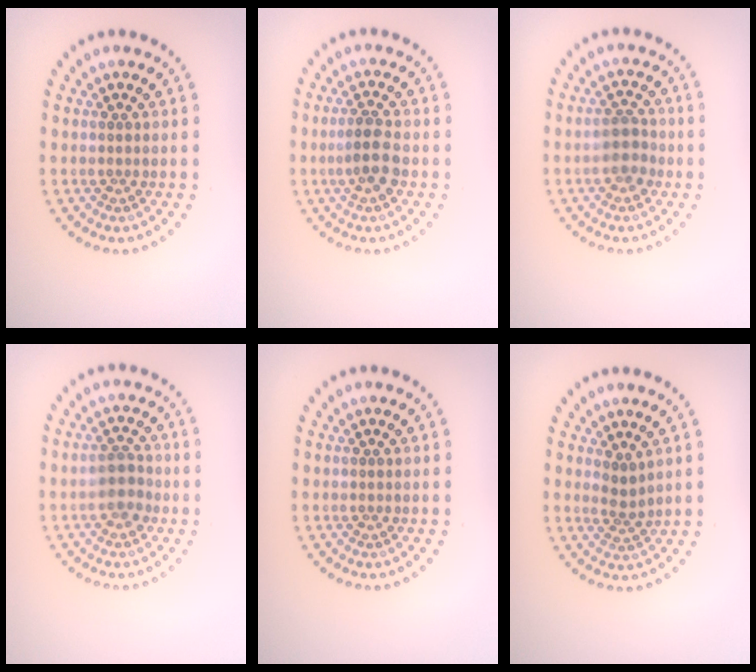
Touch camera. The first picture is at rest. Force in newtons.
{"total": 2.7, "press": 2.5, "slide": 0.9}
{"total": 2.6, "press": 2.5, "slide": 0.8}
{"total": 2.6, "press": 2.5, "slide": 0.8}
{"total": 0.0}
{"total": 1.7, "press": 1.1, "slide": 1.3}